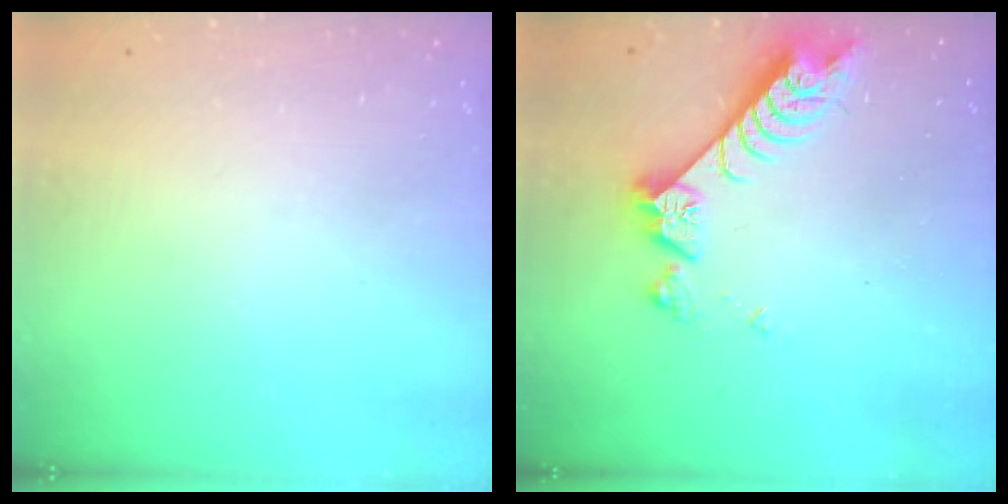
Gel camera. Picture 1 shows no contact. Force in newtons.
{"total": 7.5, "press": 7.4, "slide": 0.9}